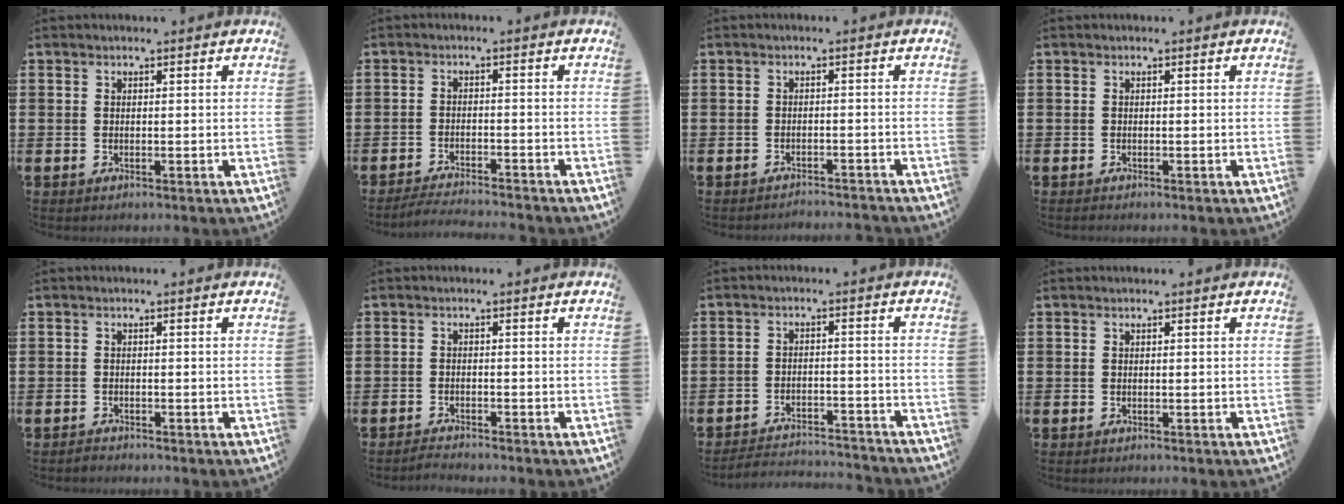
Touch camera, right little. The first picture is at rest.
{"total": 2.5, "force": [-2.5, -0.1, 0.4], "torque": [-0.008, 0.003, -0.052]}
{"total": 1.5, "force": [-1.5, -0.1, -0.1], "torque": [-0.001, 0.004, -0.031]}
{"total": 0.0}
{"total": 0.6, "force": [-0.6, 0.1, 0.0], "torque": [-0.003, -0.001, -0.013]}
{"total": 1.2, "force": [-1.2, -0.1, 0.1], "torque": [-0.004, 0.001, -0.025]}
{"total": 3.2, "force": [-3.1, 0.1, 0.2], "torque": [-0.007, 0.004, -0.067]}
{"total": 0.0}